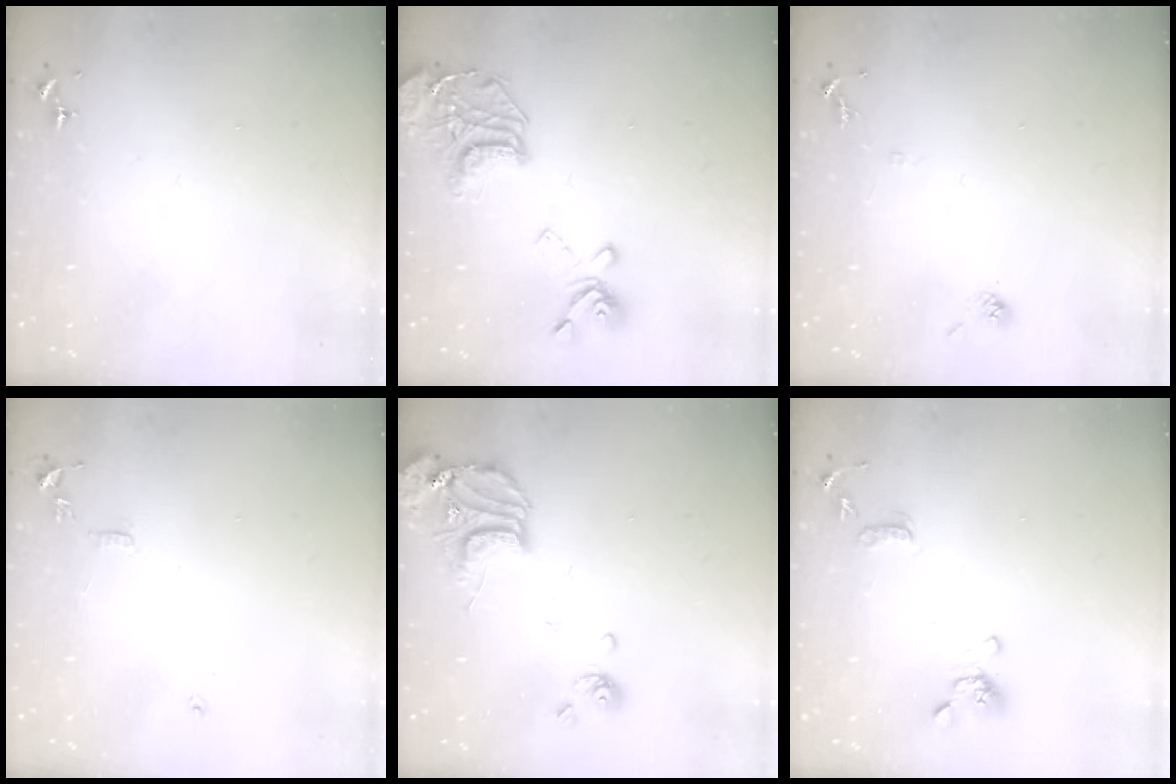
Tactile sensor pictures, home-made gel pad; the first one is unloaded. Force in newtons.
{"total": 18.3, "press": 18.1, "slide": 2.4}
{"total": 7.3, "press": 7.3, "slide": 0.4}
{"total": 7.8, "press": 7.8, "slide": 0.8}
{"total": 14.9, "press": 14.7, "slide": 2.2}
{"total": 11.5, "press": 11.3, "slide": 1.8}